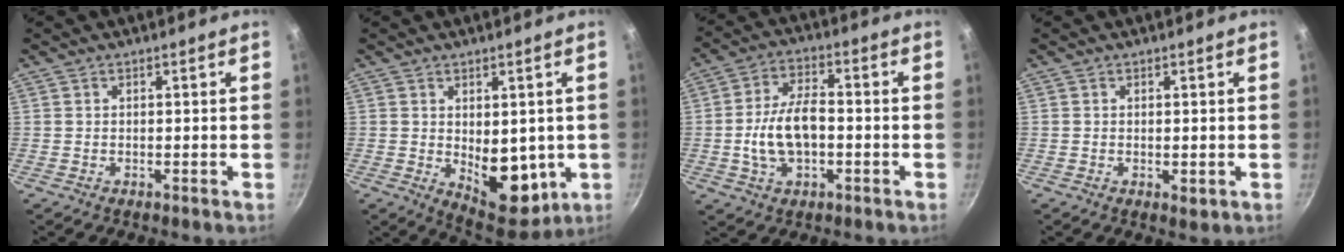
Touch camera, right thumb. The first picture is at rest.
{"total": 11.6, "force": [-0.8, 7.0, 9.3], "torque": [-0.087, -0.026, 0.007]}
{"total": 10.7, "force": [-1.7, 5.9, 8.7], "torque": [-0.156, 0.029, -0.032]}
{"total": 1.6, "force": [-0.2, 0.7, 1.4], "torque": [-0.019, -0.006, -0.002]}